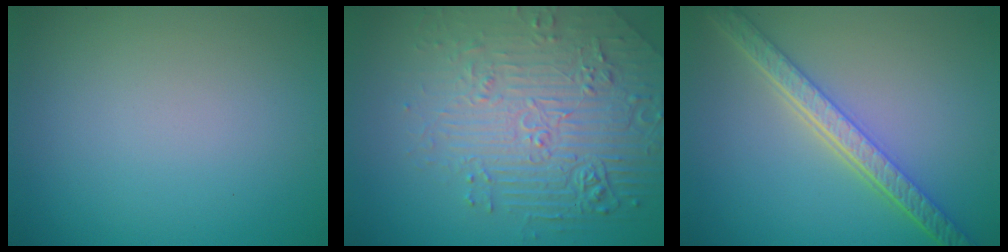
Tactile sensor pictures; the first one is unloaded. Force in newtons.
{"total": 6.3, "press": 5.3, "slide": 3.5}
{"total": 5.6, "press": 4.3, "slide": 3.5}